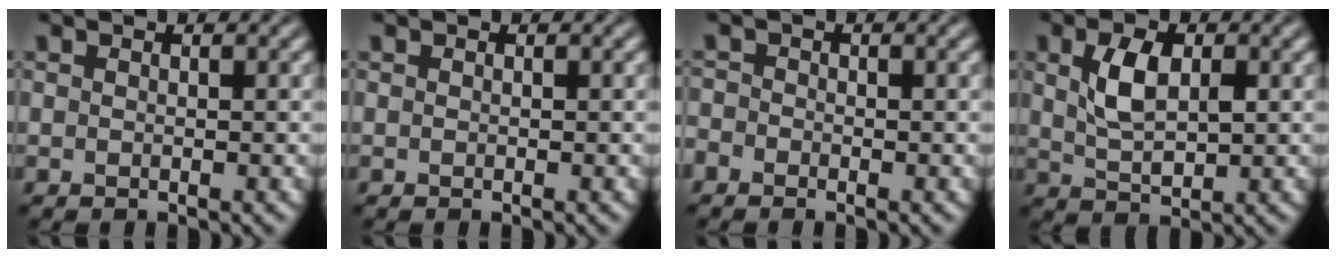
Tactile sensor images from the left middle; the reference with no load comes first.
{"total": 0.0}
{"total": 1.1, "force": [-0.9, 0.6, 0.0], "torque": [0.004, 0.001, -0.020]}
{"total": 4.5, "force": [1.0, 2.5, 3.5], "torque": [-0.077, 0.000, 0.022]}